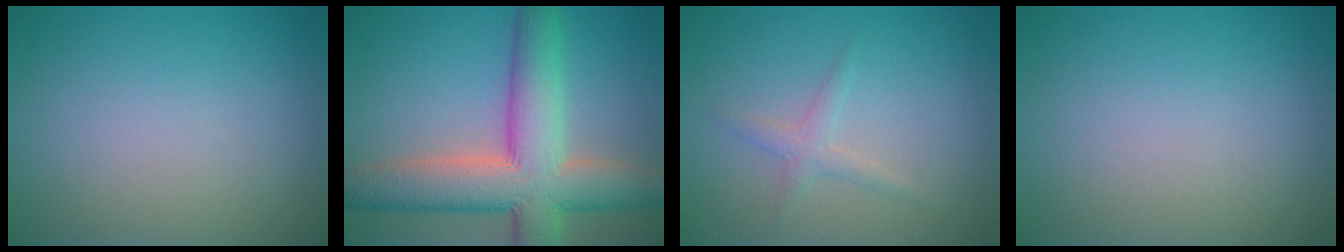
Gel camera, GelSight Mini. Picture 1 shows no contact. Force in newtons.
{"total": 10.3, "press": 10.3, "slide": 0.6}
{"total": 1.6, "press": 1.6, "slide": 0.0}
{"total": 0.0}